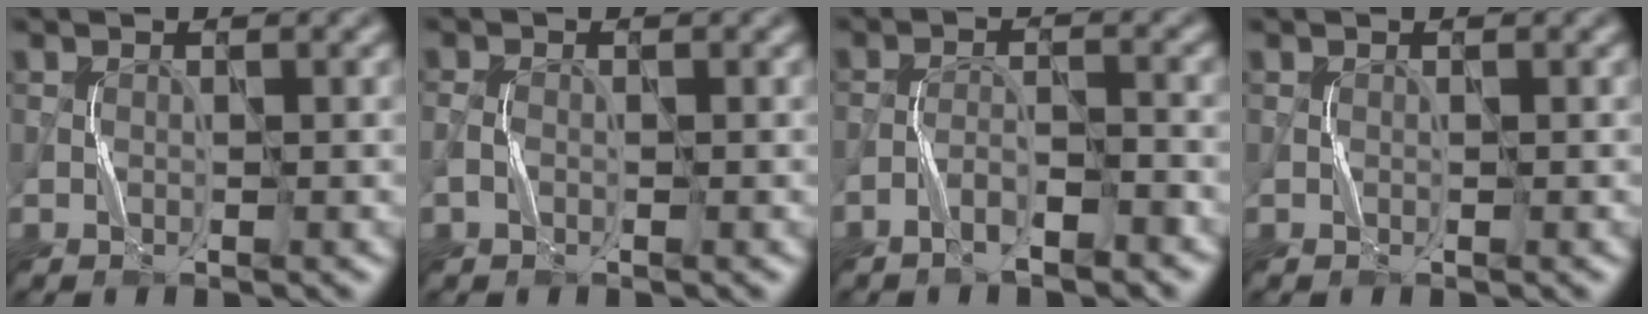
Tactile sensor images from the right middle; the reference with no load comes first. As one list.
[{"total": 0.7, "force": [-0.3, 0.5, 0.5], "torque": [-0.016, 0.002, -0.007]}, {"total": 2.6, "force": [-2.1, 0.4, 1.5], "torque": [-0.029, 0.008, -0.038]}, {"total": 0.0}]